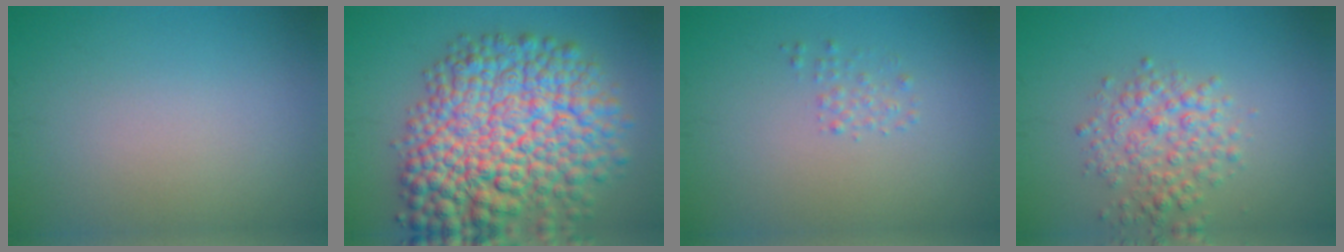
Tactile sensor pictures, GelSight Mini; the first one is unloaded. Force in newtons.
{"total": 13.4, "press": 13.4, "slide": 0.4}
{"total": 1.0, "press": 1.0, "slide": 0.0}
{"total": 3.7, "press": 3.7, "slide": 0.1}